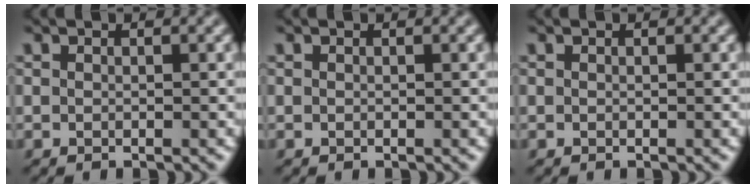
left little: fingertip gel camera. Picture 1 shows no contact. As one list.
[{"total": 0.0}, {"total": 0.0}]